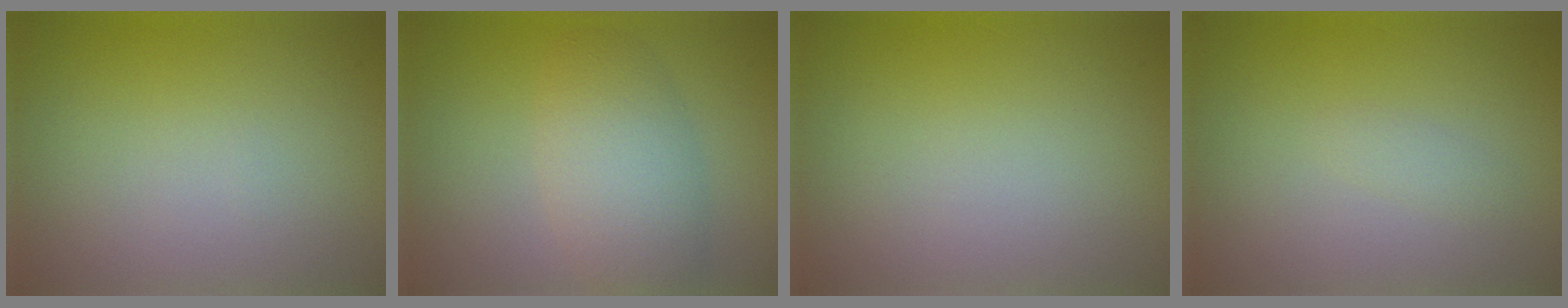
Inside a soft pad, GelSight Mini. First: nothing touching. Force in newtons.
{"total": 4.7, "press": 4.7, "slide": 0.1}
{"total": 0.0}
{"total": 0.8, "press": 0.8, "slide": 0.1}